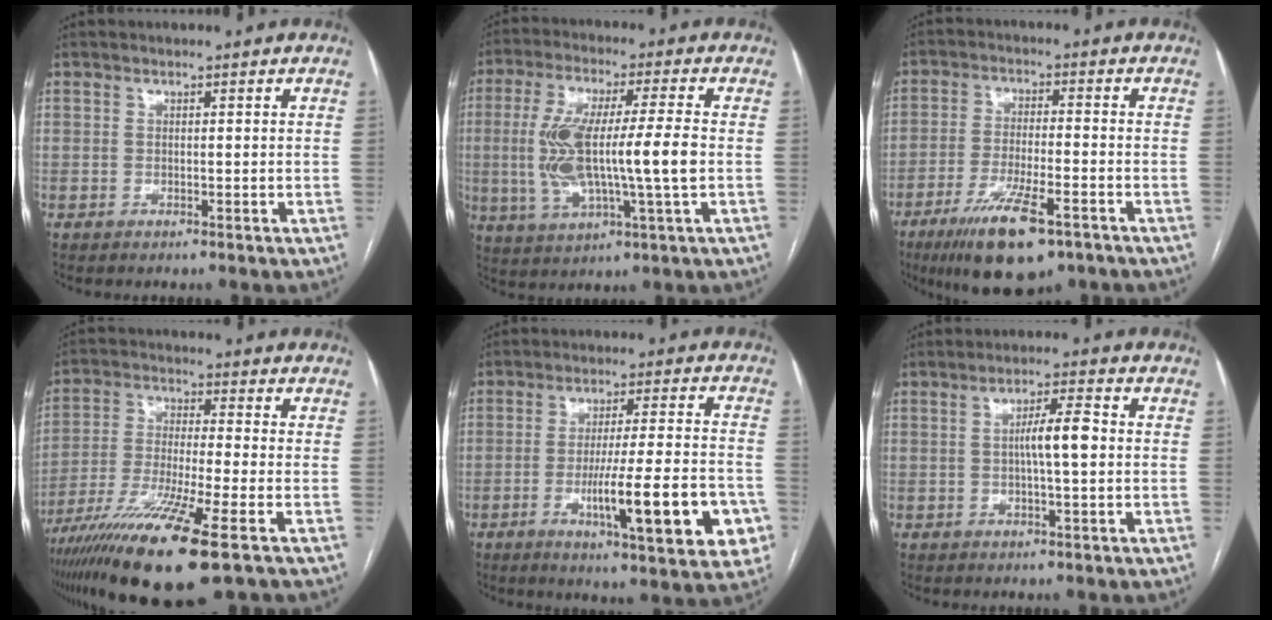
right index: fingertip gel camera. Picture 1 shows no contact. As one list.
[{"total": 14.1, "force": [-0.7, 1.8, 14.0], "torque": [-0.284, 0.006, -0.012]}, {"total": 12.2, "force": [-7.5, 2.7, 9.3], "torque": [-0.169, -0.024, -0.123]}, {"total": 15.9, "force": [-9.3, 0.1, 12.8], "torque": [-0.253, -0.044, -0.169]}, {"total": 16.7, "force": [-5.4, 2.0, 15.7], "torque": [-0.199, 0.000, -0.070]}, {"total": 5.1, "force": [0.0, 0.4, 5.1], "torque": [-0.088, 0.009, -0.001]}]